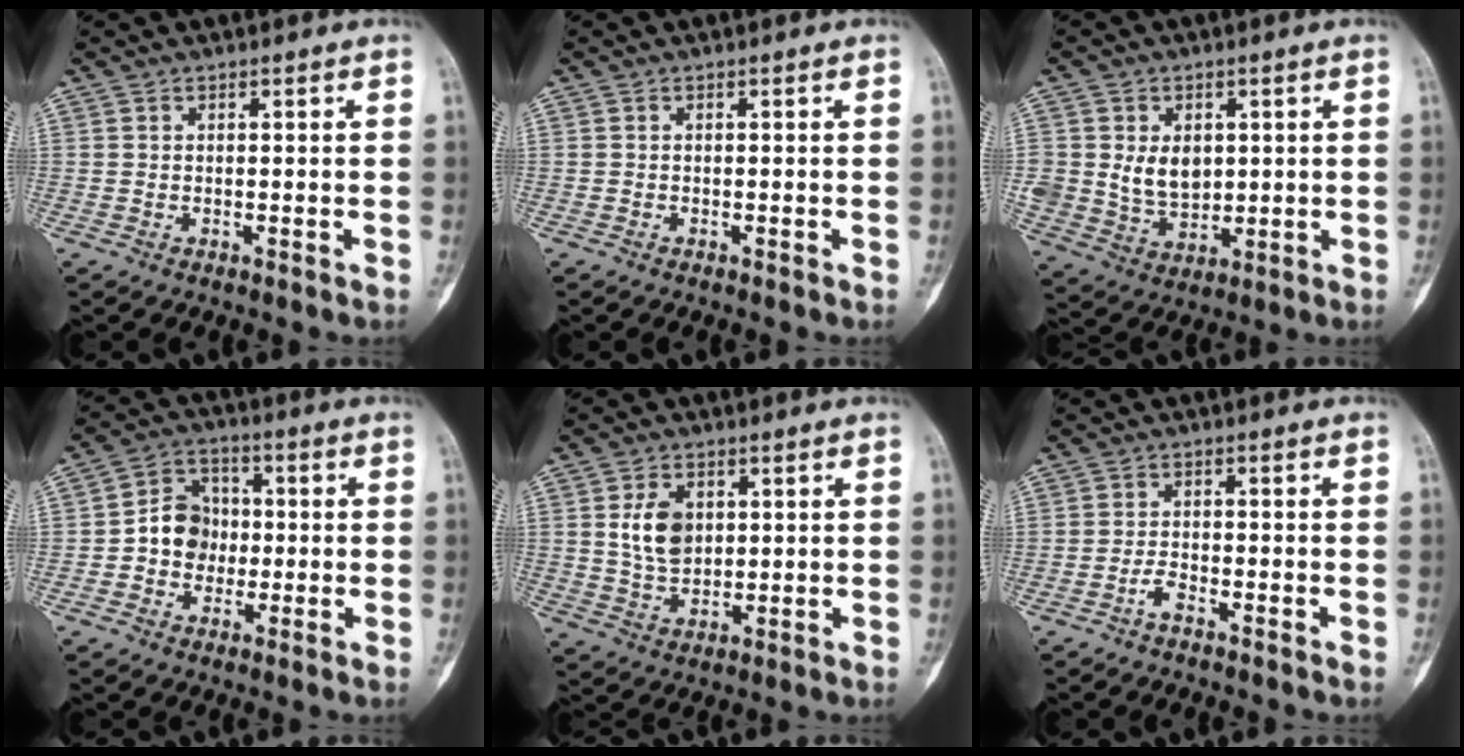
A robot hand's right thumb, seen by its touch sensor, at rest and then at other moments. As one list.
[{"total": 0.0}, {"total": 8.5, "force": [1.4, 6.6, 5.2], "torque": [-0.062, -0.013, 0.040]}, {"total": 7.6, "force": [-0.9, 6.7, 3.6], "torque": [-0.026, 0.024, -0.028]}, {"total": 7.4, "force": [1.7, 5.1, 5.1], "torque": [-0.076, -0.011, 0.035]}, {"total": 2.2, "force": [-1.7, 0.6, 1.2], "torque": [-0.027, 0.011, -0.035]}]